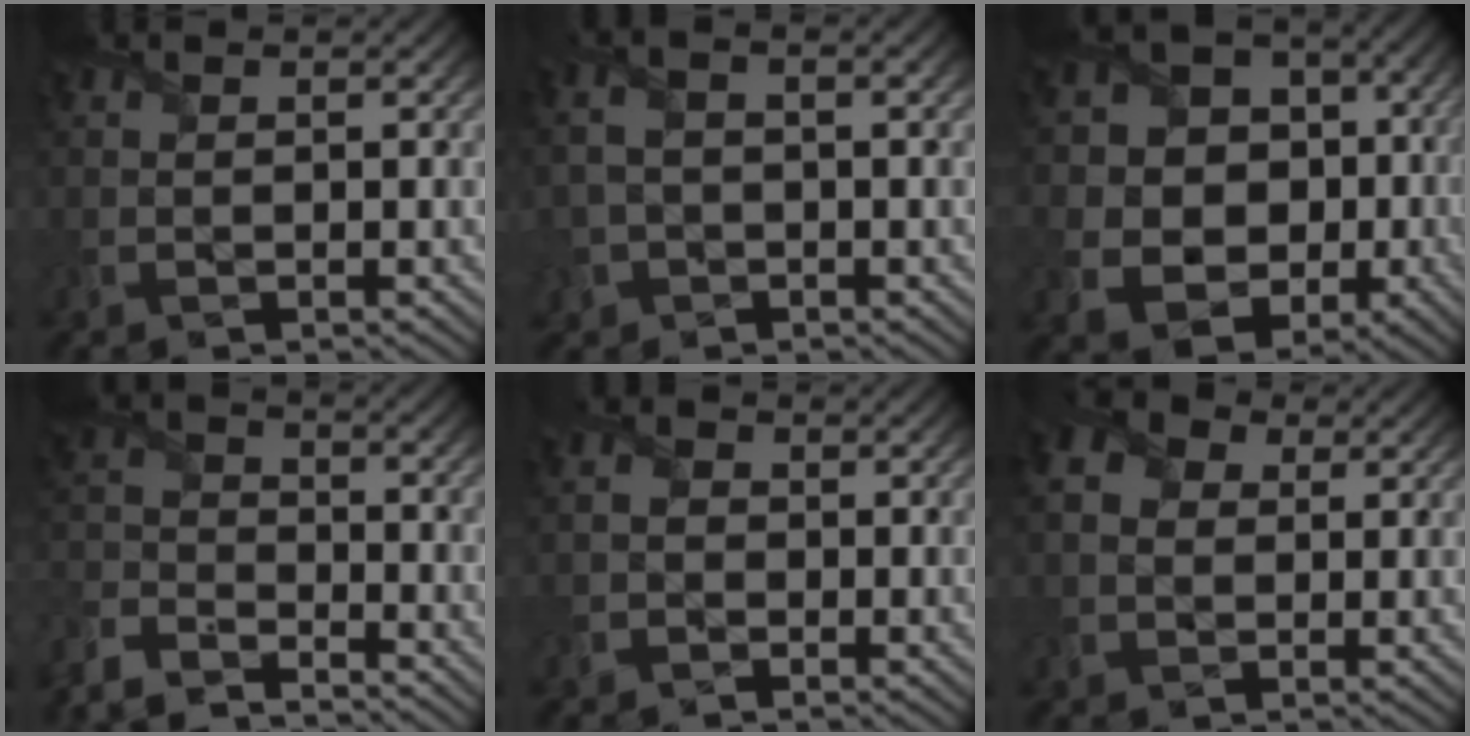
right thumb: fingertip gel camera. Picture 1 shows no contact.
{"total": 4.9, "force": [0.1, 3.2, 3.8], "torque": [-0.102, 0.006, 0.014]}
{"total": 12.7, "force": [-1.2, 10.9, 6.5], "torque": [-0.162, -0.021, -0.026]}
{"total": 8.1, "force": [-7.5, 2.0, 2.3], "torque": [-0.068, -0.012, -0.165]}
{"total": 1.8, "force": [-0.8, 1.6, 0.4], "torque": [-0.015, 0.004, -0.021]}
{"total": 5.4, "force": [1.8, 4.0, 3.1], "torque": [-0.087, 0.005, 0.026]}